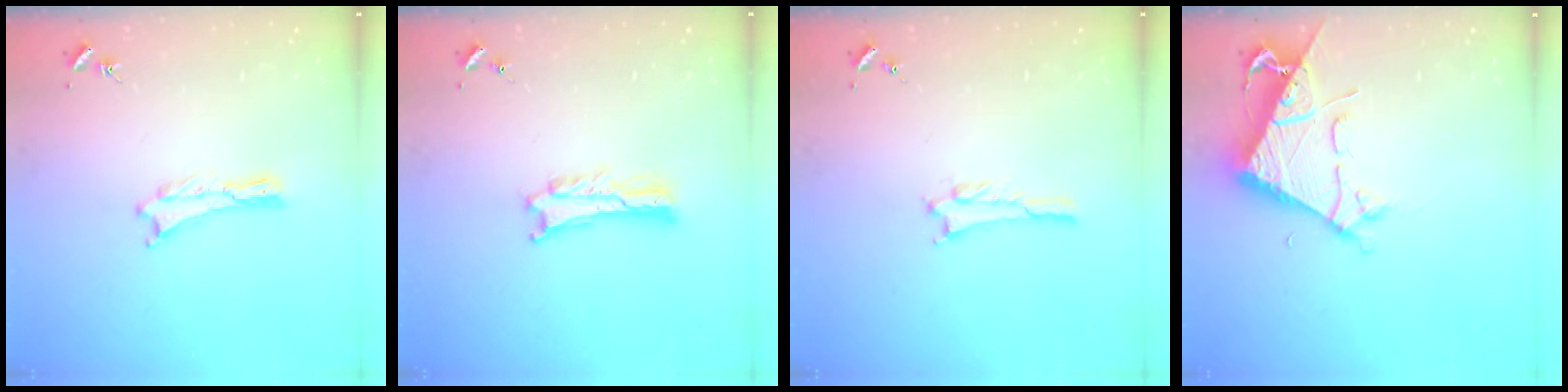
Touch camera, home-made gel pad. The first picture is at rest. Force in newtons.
{"total": 1.0, "press": 1.0, "slide": 0.2}
{"total": 0.6, "press": 0.6, "slide": 0.1}
{"total": 7.3, "press": 7.3, "slide": 0.6}